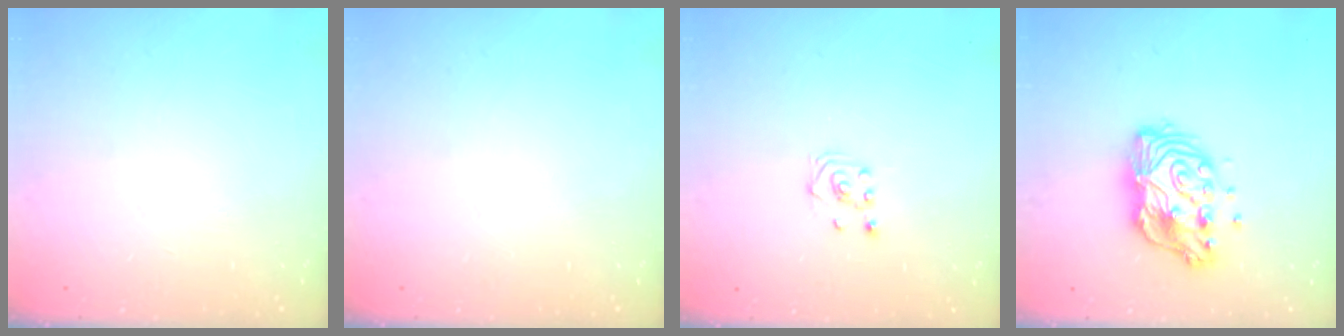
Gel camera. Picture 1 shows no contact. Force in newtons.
{"total": 0.0}
{"total": 2.0, "press": 1.8, "slide": 0.8}
{"total": 12.1, "press": 12.0, "slide": 1.2}